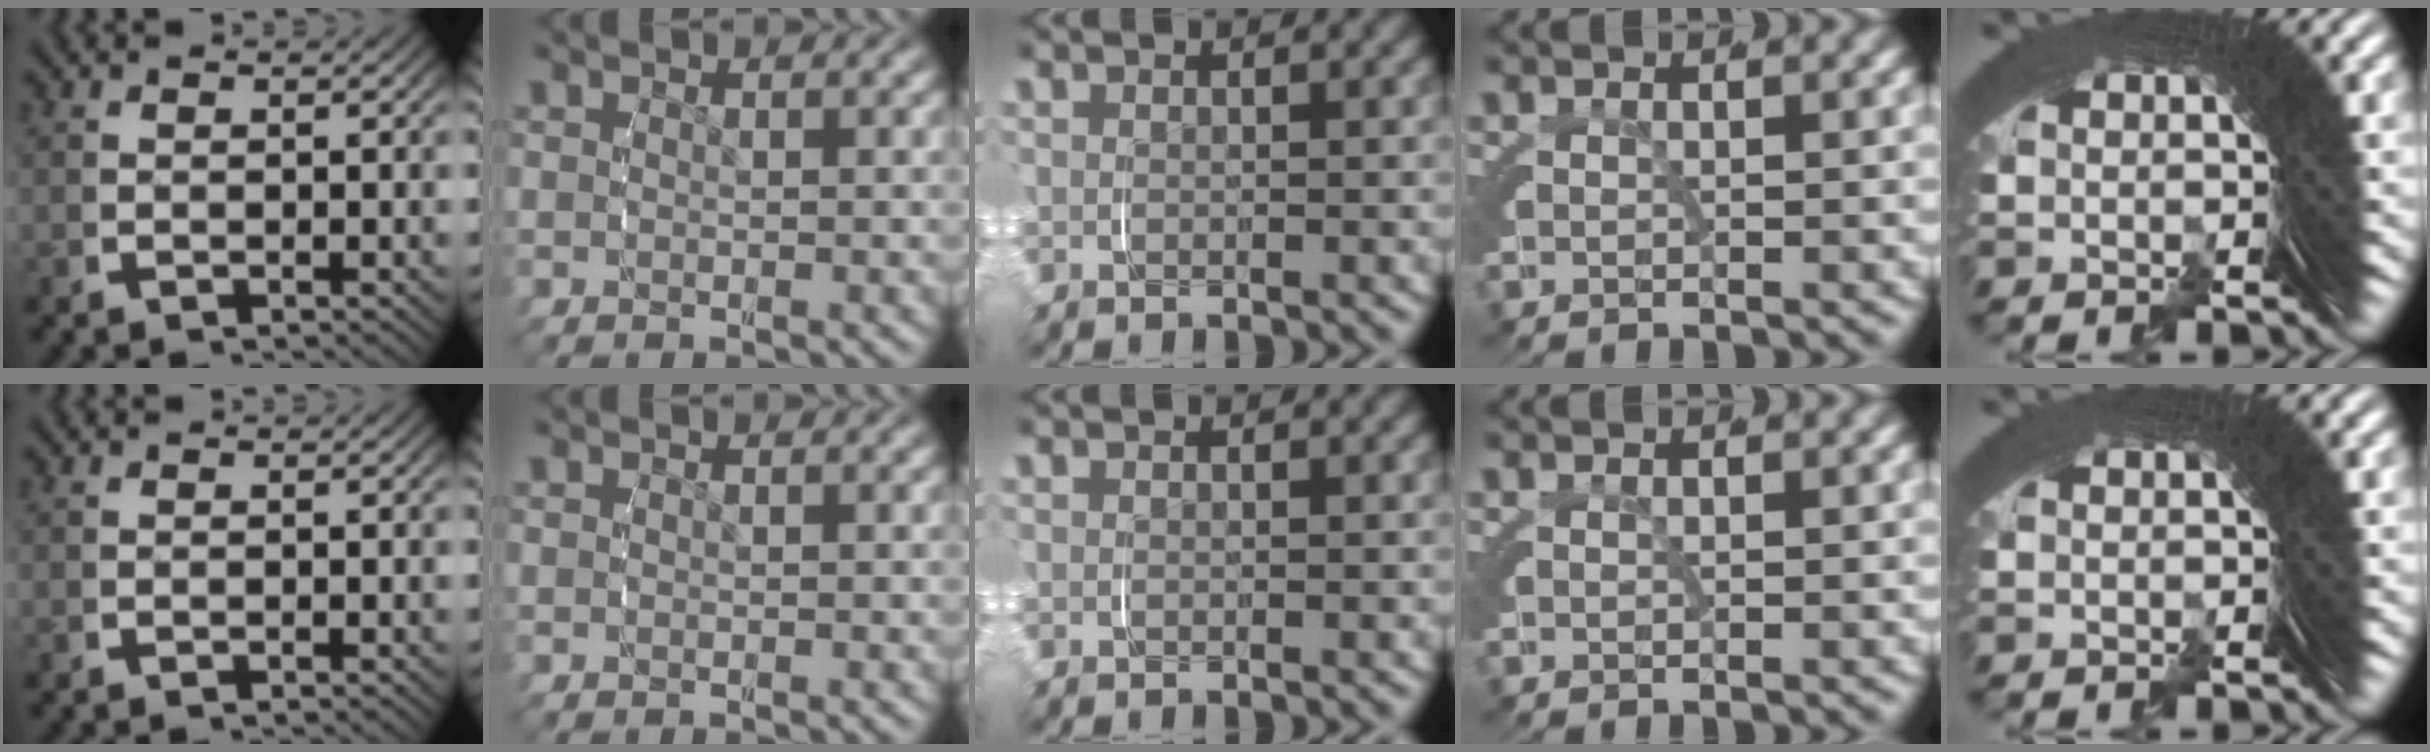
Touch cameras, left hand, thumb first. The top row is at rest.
{}